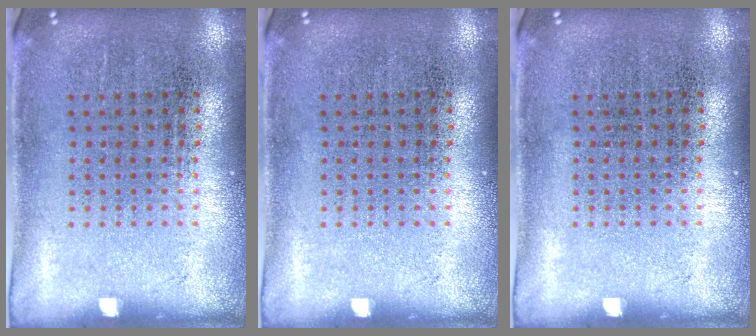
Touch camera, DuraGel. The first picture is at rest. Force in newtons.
{"total": 0.0}
{"total": 0.0}